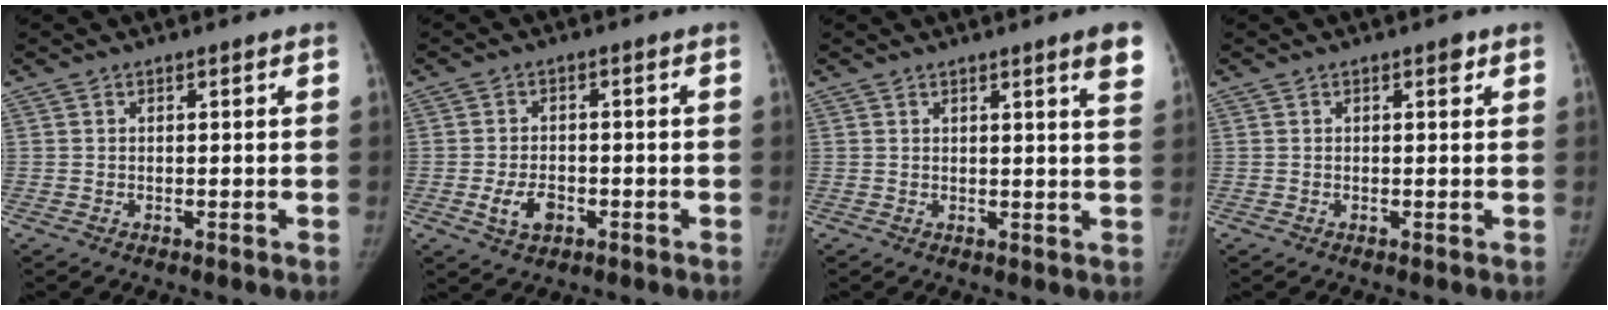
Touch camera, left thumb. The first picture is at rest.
{"total": 4.8, "force": [-1.6, 3.1, 3.3], "torque": [-0.056, 0.007, -0.024]}
{"total": 5.3, "force": [3.3, 0.1, 4.1], "torque": [-0.044, -0.017, 0.038]}
{"total": 1.3, "force": [0.8, 0.5, 0.9], "torque": [-0.006, -0.002, 0.010]}